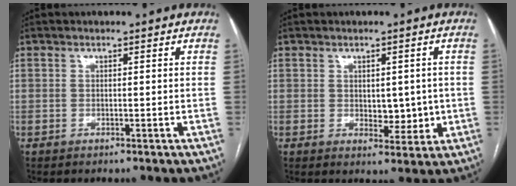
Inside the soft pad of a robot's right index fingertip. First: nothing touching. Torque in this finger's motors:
{"motor_torque": [-0.01, 0.00, 0.03, 0.00]}